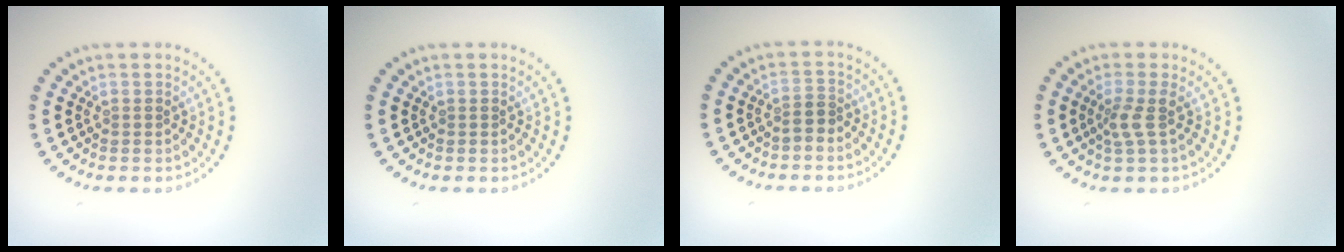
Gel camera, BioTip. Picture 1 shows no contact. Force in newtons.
{"total": 0.0}
{"total": 1.1, "press": 0.9, "slide": 0.7}
{"total": 1.9, "press": 1.4, "slide": 1.3}